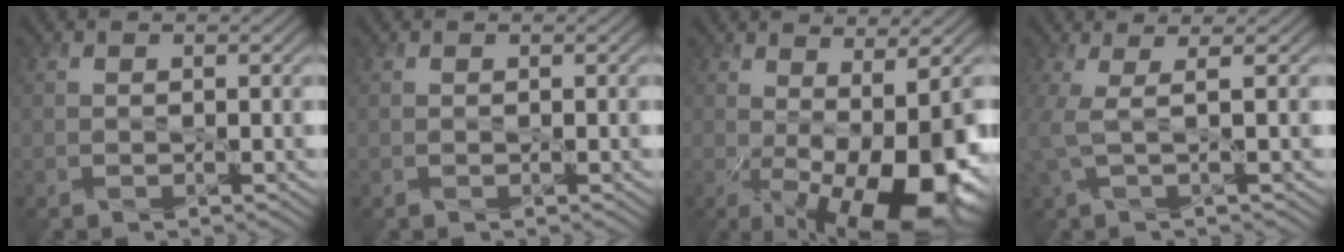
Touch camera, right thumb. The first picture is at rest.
{"total": 0.0}
{"total": 13.1, "force": [-2.8, 4.3, 12.1], "torque": [-0.181, -0.019, -0.023]}
{"total": 3.6, "force": [0.6, 0.6, 3.5], "torque": [-0.074, 0.010, 0.002]}